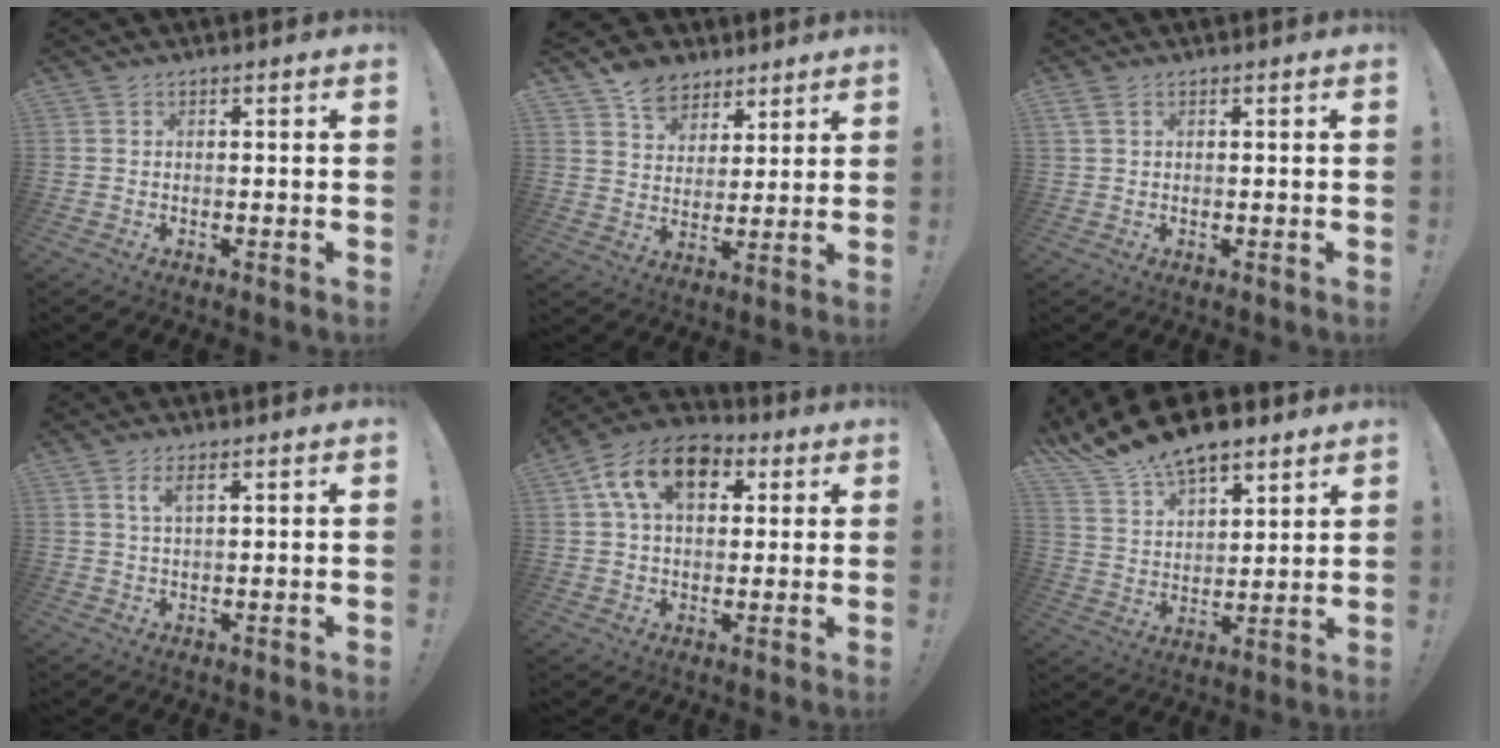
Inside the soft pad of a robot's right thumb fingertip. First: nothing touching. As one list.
[{"total": 9.4, "force": [6.8, 6.2, 2.1], "torque": [-0.035, -0.046, 0.134]}, {"total": 2.2, "force": [1.0, 1.2, 1.5], "torque": [-0.034, 0.006, 0.020]}, {"total": 3.3, "force": [1.7, 0.8, 2.7], "torque": [-0.048, -0.002, 0.028]}, {"total": 14.6, "force": [5.4, 9.6, 9.6], "torque": [-0.153, -0.001, 0.101]}, {"total": 13.2, "force": [11.1, 5.0, 5.0], "torque": [-0.123, -0.077, 0.207]}]